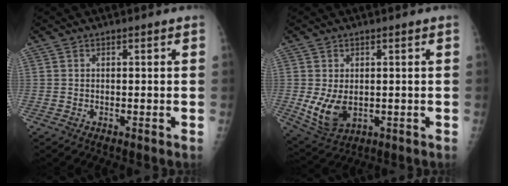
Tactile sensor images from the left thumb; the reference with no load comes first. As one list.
[{"total": 7.6, "force": [-0.6, 5.0, 5.7], "torque": [-0.104, -0.013, 0.005]}]